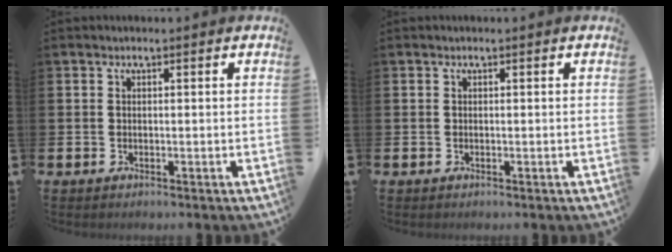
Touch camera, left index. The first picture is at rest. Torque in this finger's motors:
{"motor_torque": [-0.05, 0.04, 0.00, -0.01]}